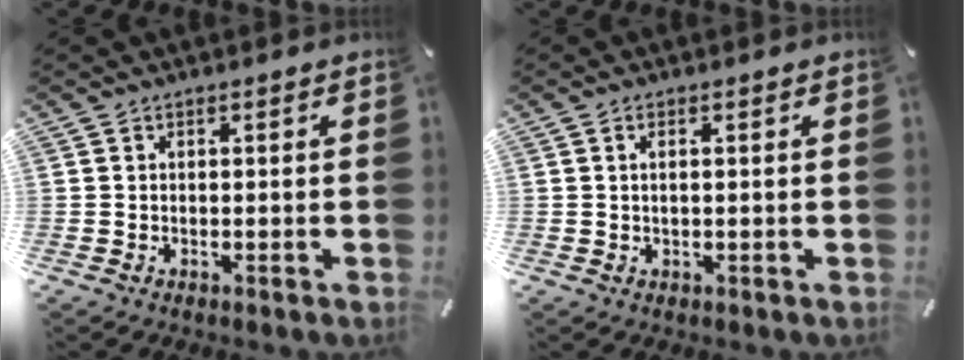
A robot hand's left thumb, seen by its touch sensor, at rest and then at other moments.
{"total": 1.2, "force": [0.3, 0.3, 1.2], "torque": [-0.023, 0.000, 0.004]}